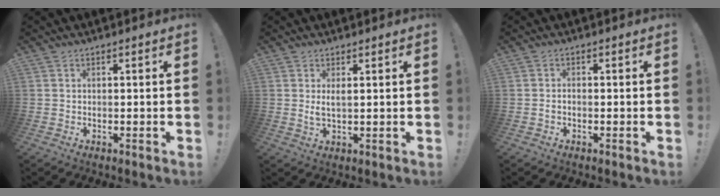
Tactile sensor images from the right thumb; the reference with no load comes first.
{"total": 2.1, "force": [0.8, 0.7, 1.8], "torque": [-0.021, -0.008, 0.012]}
{"total": 1.1, "force": [-0.9, 0.3, 0.6], "torque": [-0.019, 0.005, -0.015]}